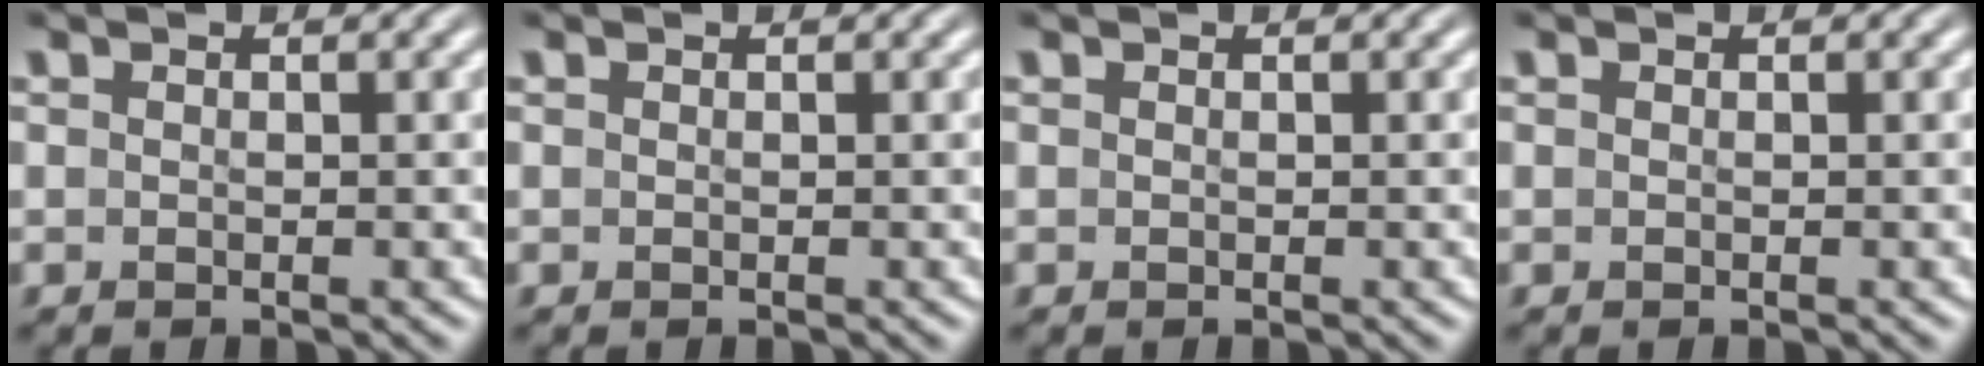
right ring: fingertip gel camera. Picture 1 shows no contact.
{"total": 0.0}
{"total": 0.0}
{"total": 0.0}